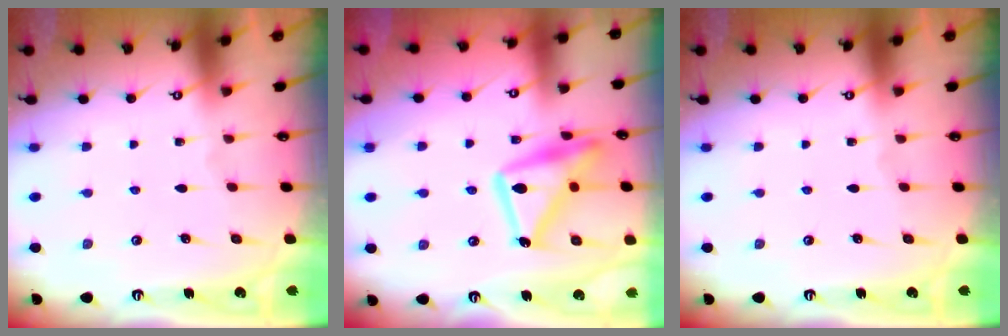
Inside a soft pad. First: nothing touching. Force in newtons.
{"total": 17.7, "press": 17.6, "slide": 1.1}
{"total": 0.0}